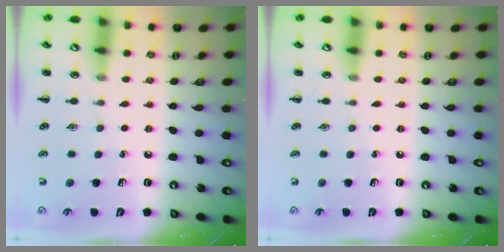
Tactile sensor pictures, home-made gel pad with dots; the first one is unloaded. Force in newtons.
{"total": 0.0}